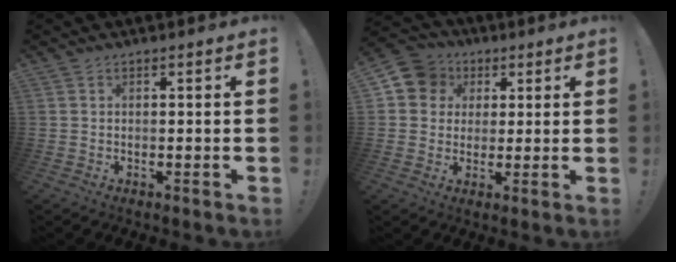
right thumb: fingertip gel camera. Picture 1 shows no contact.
{"total": 9.6, "force": [2.8, 8.7, 2.9], "torque": [-0.036, -0.007, 0.059]}